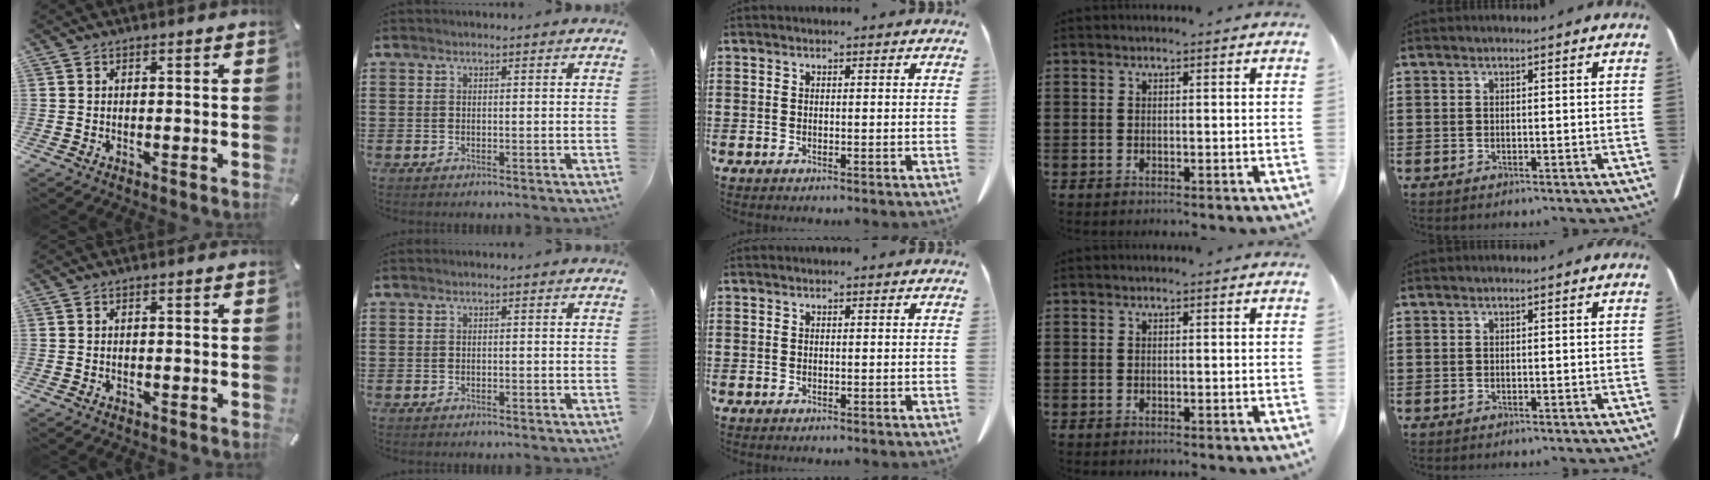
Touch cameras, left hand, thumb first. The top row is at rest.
{"thumb": {"total": 0.8, "force": [-0.6, 0.3, 0.4], "torque": [-0.009, 0.000, -0.011]}, "index": {"total": 0.6, "force": [-0.6, 0.1, 0.2], "torque": [-0.007, -0.003, -0.011]}}